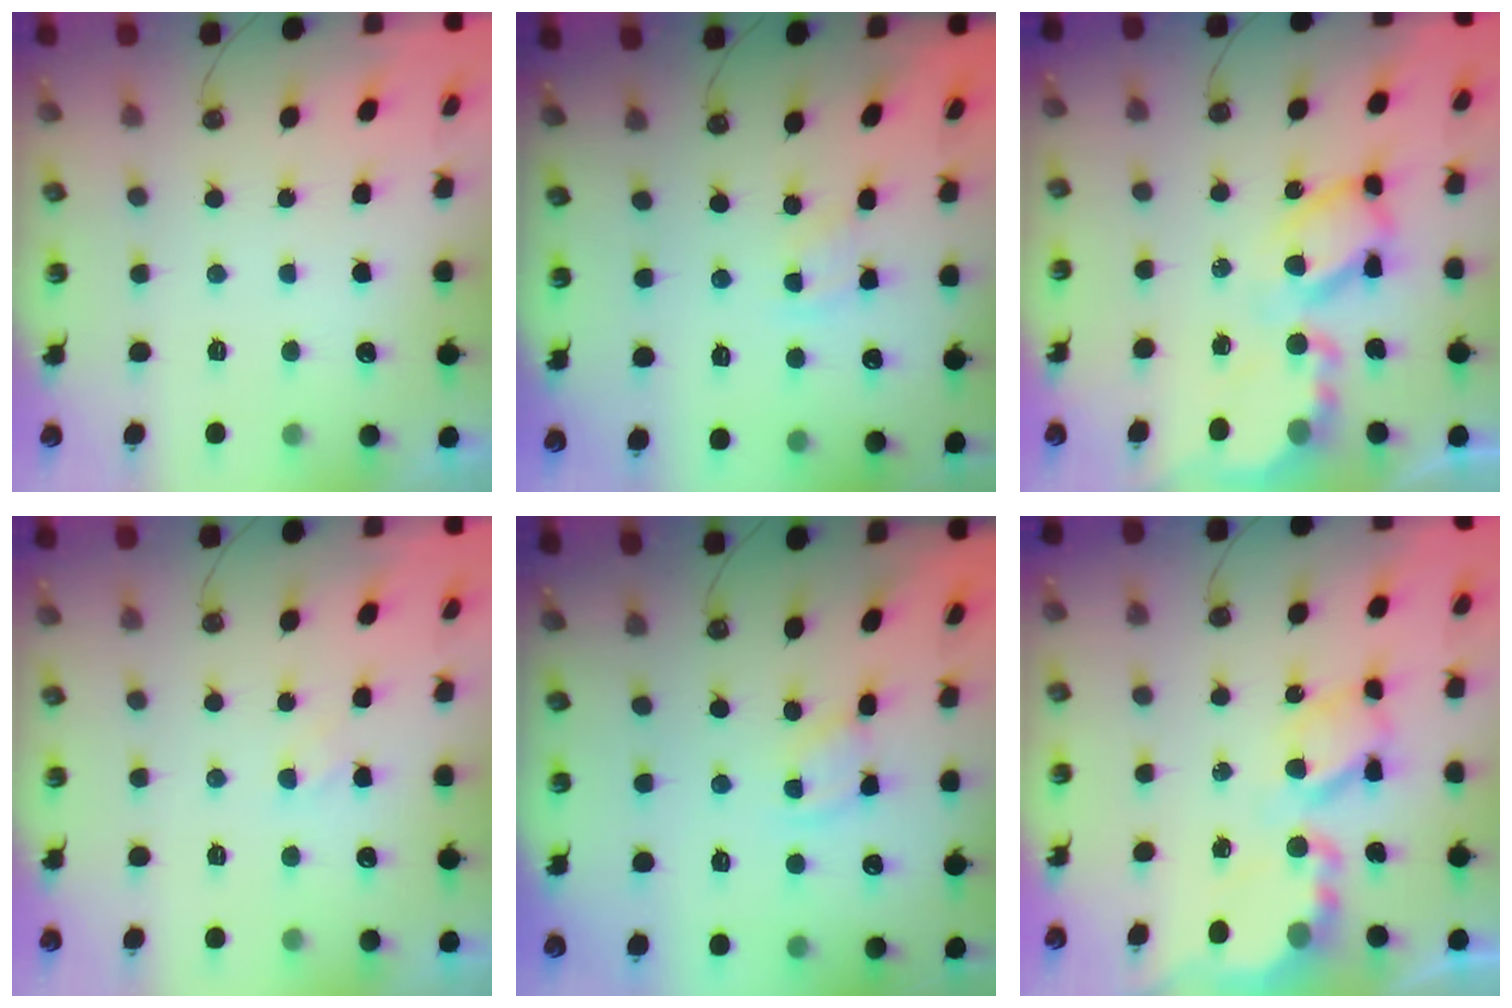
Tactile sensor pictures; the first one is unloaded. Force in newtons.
{"total": 4.6, "press": 4.6, "slide": 0.5}
{"total": 11.5, "press": 11.5, "slide": 0.9}
{"total": 2.2, "press": 2.2, "slide": 0.3}
{"total": 1.9, "press": 1.8, "slide": 0.3}
{"total": 7.3, "press": 7.2, "slide": 0.5}